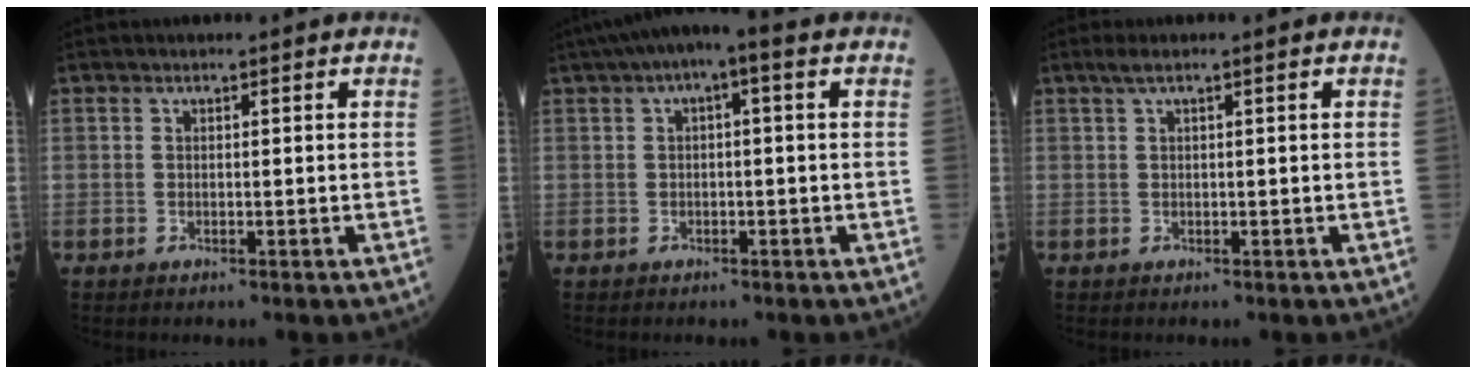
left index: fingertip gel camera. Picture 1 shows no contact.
{"total": 5.6, "force": [2.4, 1.2, 5.0], "torque": [-0.085, 0.034, 0.032]}
{"total": 1.7, "force": [1.1, -0.1, 1.3], "torque": [-0.032, 0.020, 0.023]}